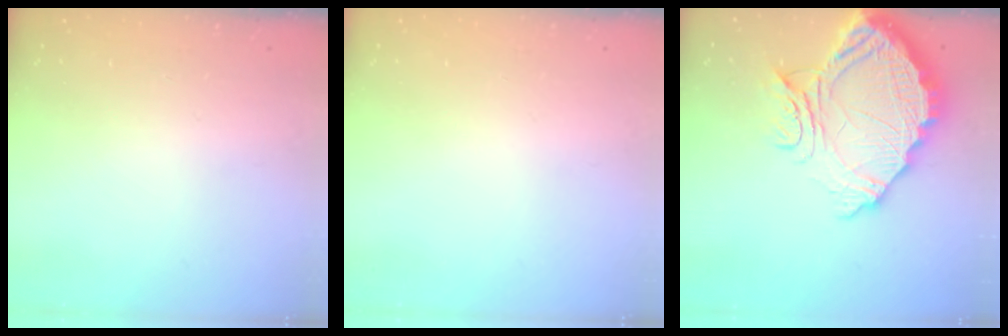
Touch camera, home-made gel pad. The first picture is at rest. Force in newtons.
{"total": 0.0}
{"total": 20.2, "press": 20.1, "slide": 1.8}